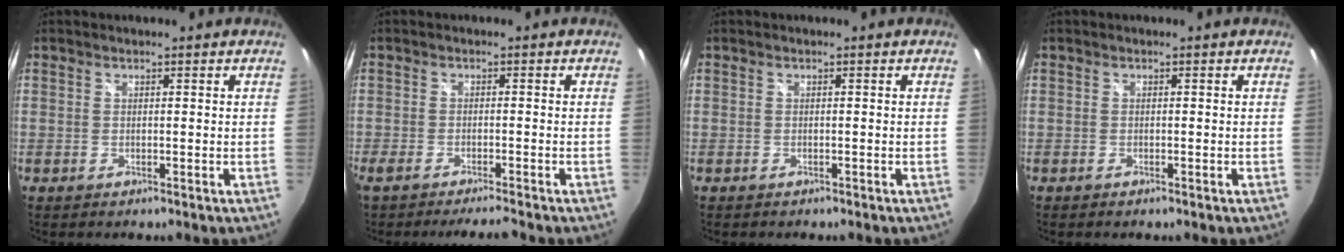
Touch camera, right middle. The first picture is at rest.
{"total": 5.0, "force": [-4.5, 0.0, 2.2], "torque": [-0.050, -0.010, -0.076]}
{"total": 0.7, "force": [-0.6, 0.3, 0.1], "torque": [-0.005, -0.002, -0.010]}
{"total": 0.6, "force": [-0.5, 0.3, 0.2], "torque": [-0.006, -0.003, -0.011]}